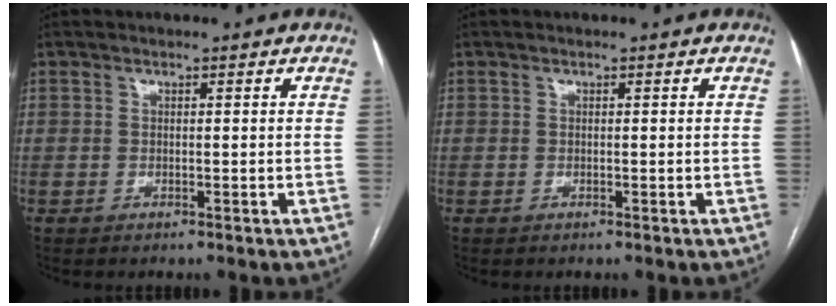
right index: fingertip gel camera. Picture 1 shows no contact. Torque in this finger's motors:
{"motor_torque": [0.00, 0.00, 0.00, 0.00]}